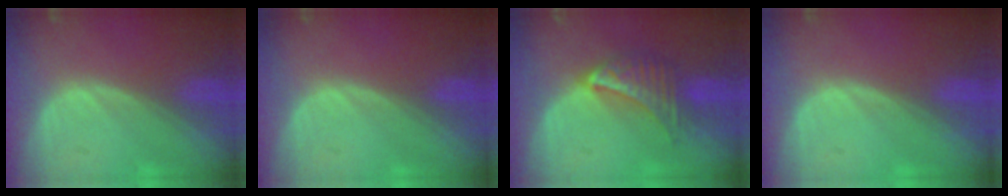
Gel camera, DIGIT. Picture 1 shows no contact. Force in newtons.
{"total": 0.0}
{"total": 7.2, "press": 6.3, "slide": 3.3}
{"total": 0.0}